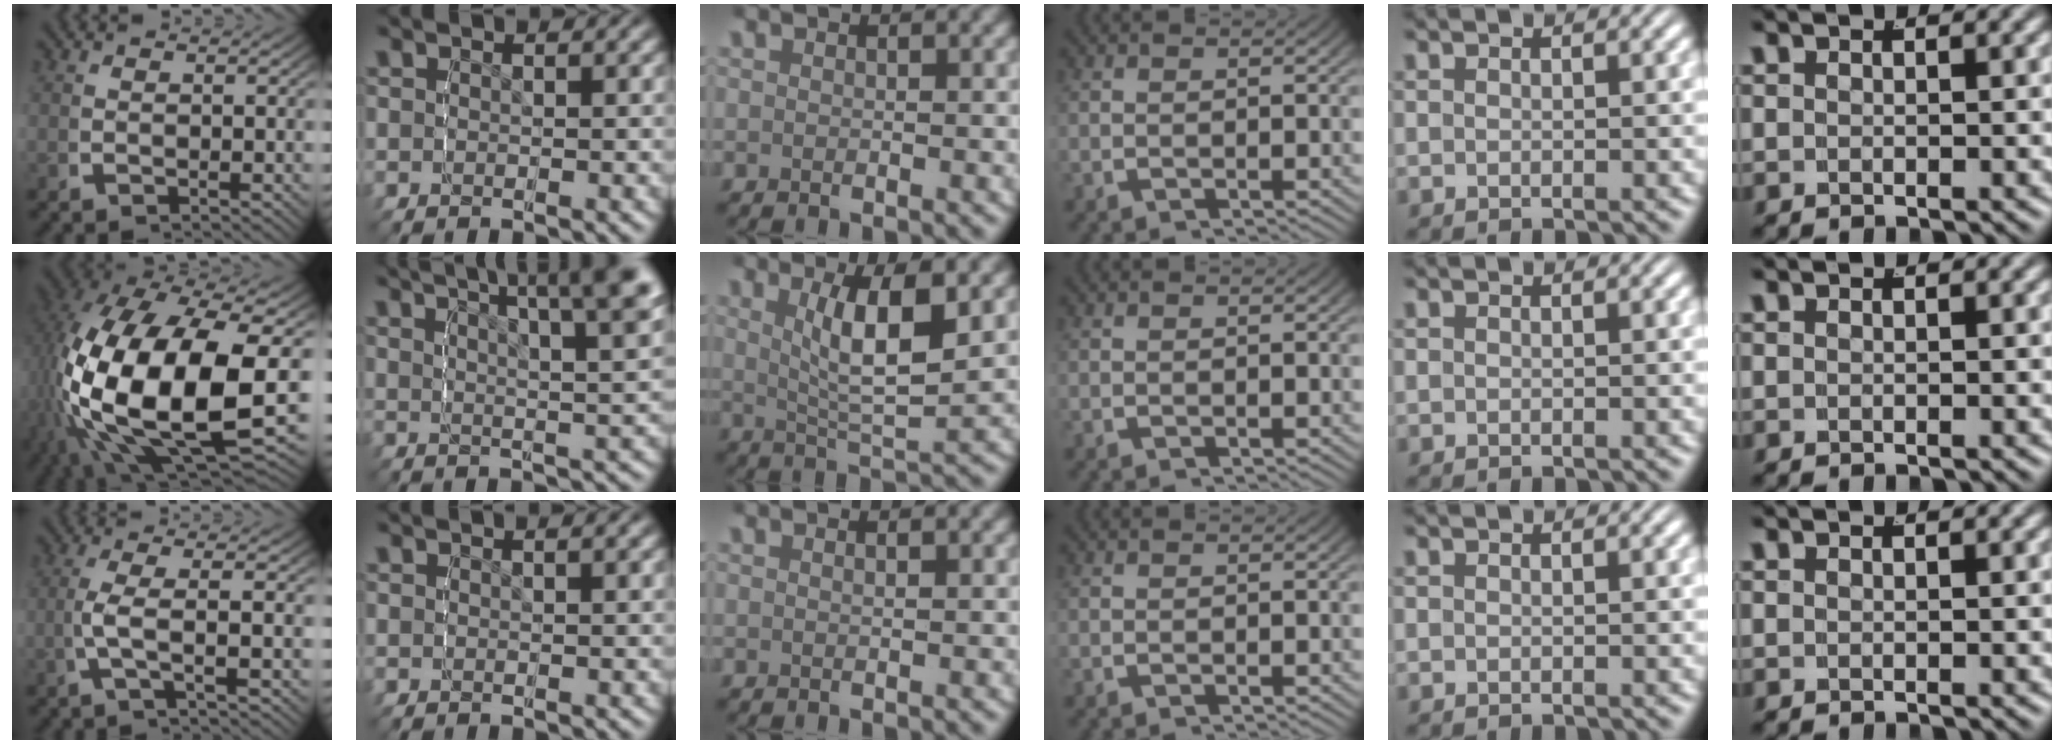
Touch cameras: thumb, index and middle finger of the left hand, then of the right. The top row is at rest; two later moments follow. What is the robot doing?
{"motion": "lift_and_place", "object": "tape"}